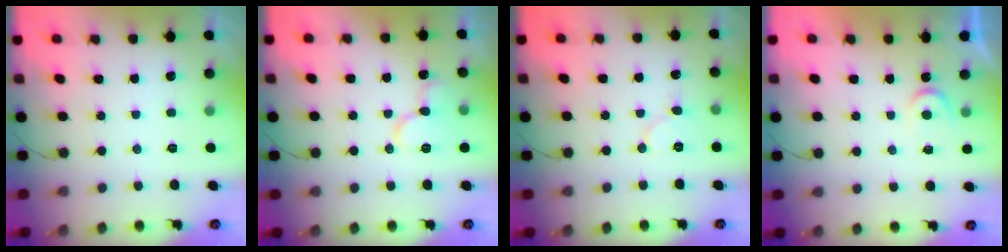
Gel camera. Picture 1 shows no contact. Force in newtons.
{"total": 11.3, "press": 11.2, "slide": 1.4}
{"total": 6.5, "press": 6.5, "slide": 0.6}
{"total": 3.5, "press": 3.5, "slide": 0.3}